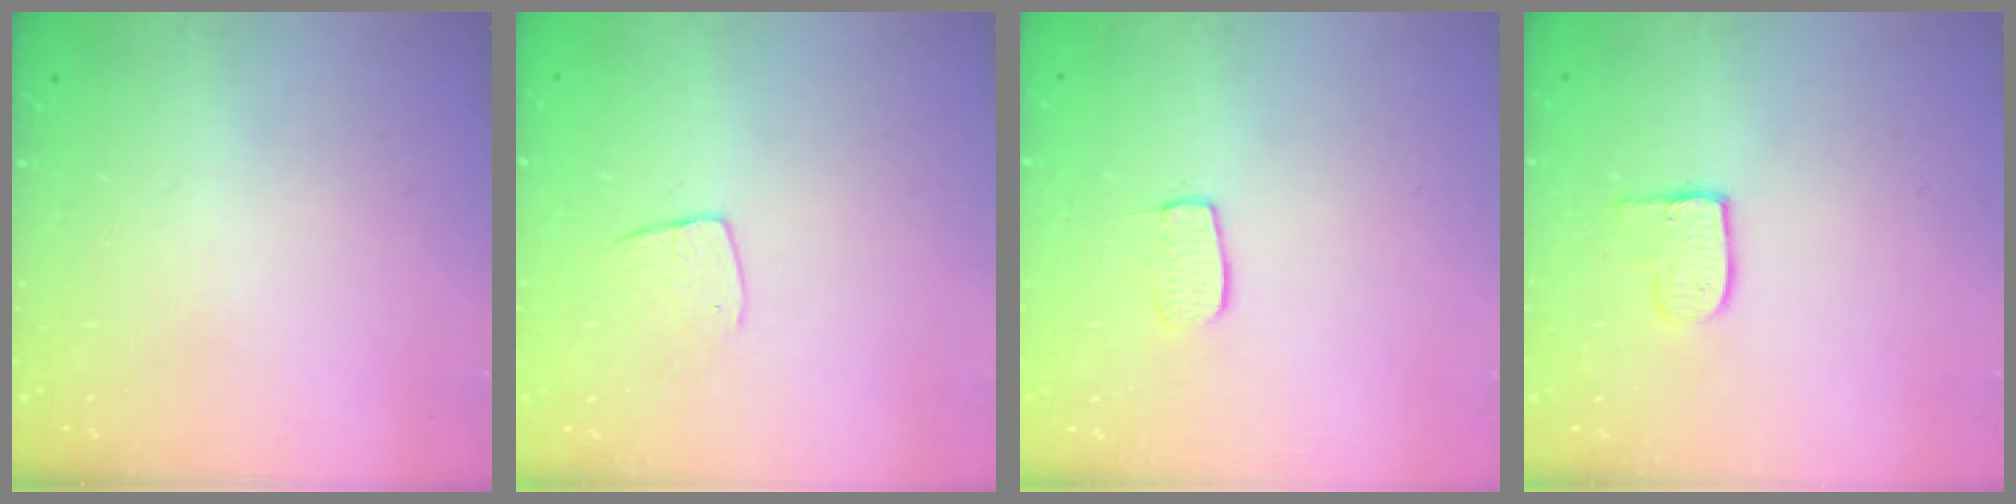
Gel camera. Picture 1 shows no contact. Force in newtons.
{"total": 7.0, "press": 6.9, "slide": 0.5}
{"total": 5.6, "press": 5.6, "slide": 0.2}
{"total": 5.7, "press": 5.7, "slide": 0.5}